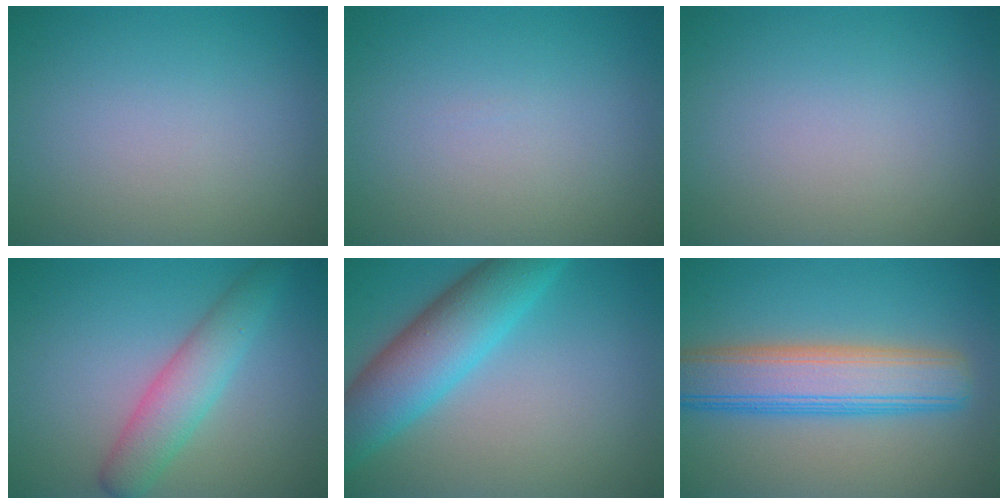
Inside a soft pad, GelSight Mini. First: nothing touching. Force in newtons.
{"total": 0.0}
{"total": 0.0}
{"total": 4.1, "press": 4.1, "slide": 0.2}
{"total": 7.4, "press": 7.4, "slide": 0.3}
{"total": 7.6, "press": 7.6, "slide": 0.2}